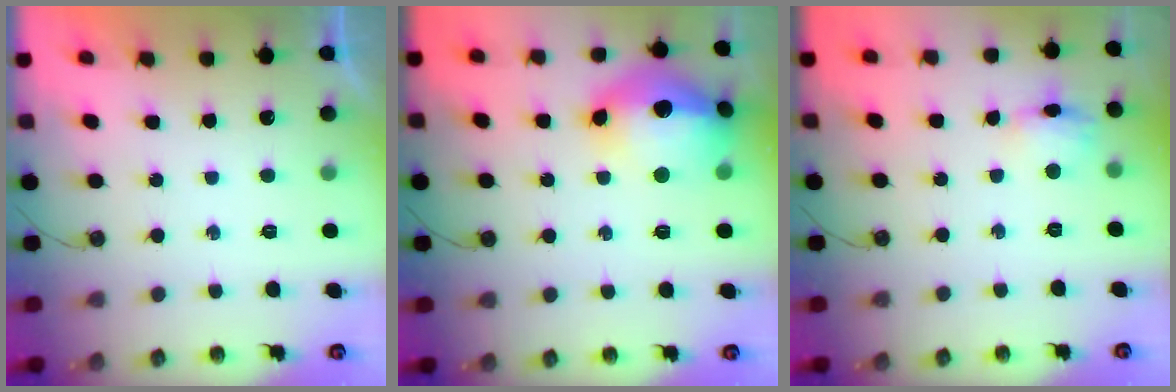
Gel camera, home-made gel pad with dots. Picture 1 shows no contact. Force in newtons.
{"total": 19.3, "press": 19.2, "slide": 1.6}
{"total": 6.1, "press": 6.0, "slide": 1.2}